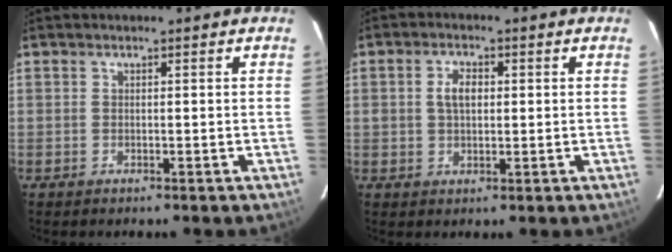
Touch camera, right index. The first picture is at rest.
{"total": 4.0, "force": [0.6, 2.5, 3.0], "torque": [-0.056, 0.010, 0.014]}